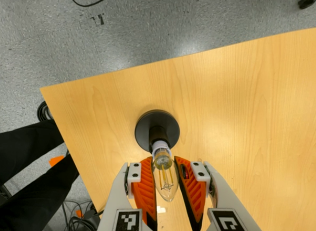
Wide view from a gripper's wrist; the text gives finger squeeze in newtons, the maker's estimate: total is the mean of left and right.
{"total": 12.2, "left": 11.6, "right": 12.8}